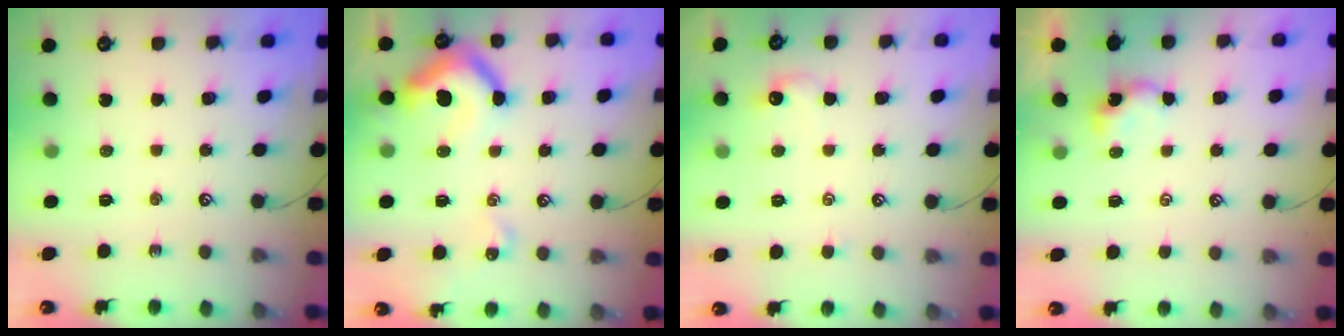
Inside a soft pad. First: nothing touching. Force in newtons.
{"total": 12.2, "press": 12.1, "slide": 1.4}
{"total": 1.6, "press": 1.5, "slide": 0.4}
{"total": 0.0}